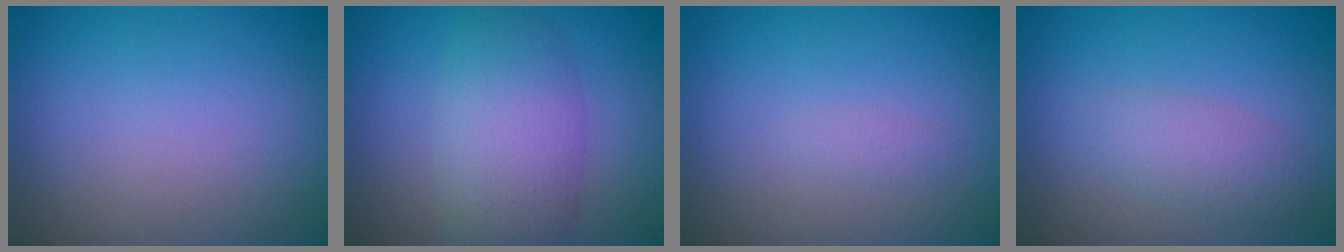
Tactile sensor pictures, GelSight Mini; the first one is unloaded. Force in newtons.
{"total": 5.6, "press": 5.6, "slide": 0.2}
{"total": 0.6, "press": 0.6, "slide": 0.0}
{"total": 2.4, "press": 2.4, "slide": 0.0}